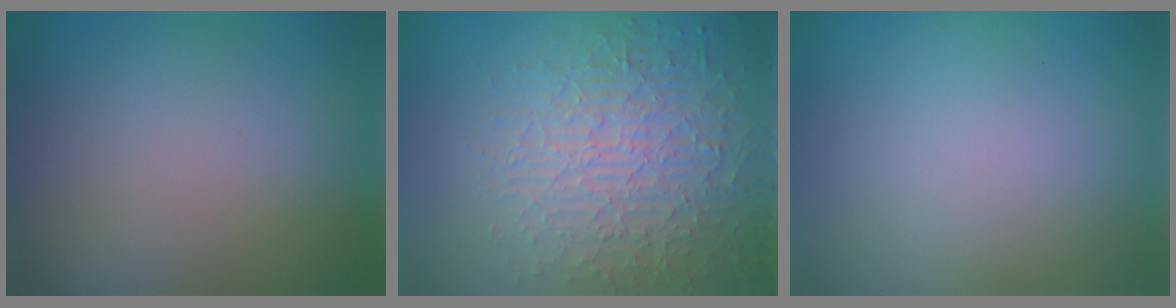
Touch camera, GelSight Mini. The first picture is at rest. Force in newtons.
{"total": 6.2, "press": 5.1, "slide": 3.6}
{"total": 0.0}